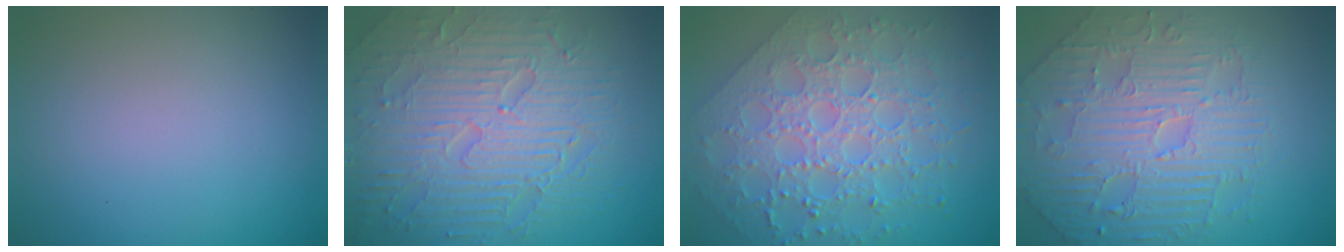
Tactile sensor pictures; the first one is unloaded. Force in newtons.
{"total": 9.0, "press": 6.4, "slide": 6.4}
{"total": 8.4, "press": 6.1, "slide": 5.8}
{"total": 5.9, "press": 5.3, "slide": 2.5}